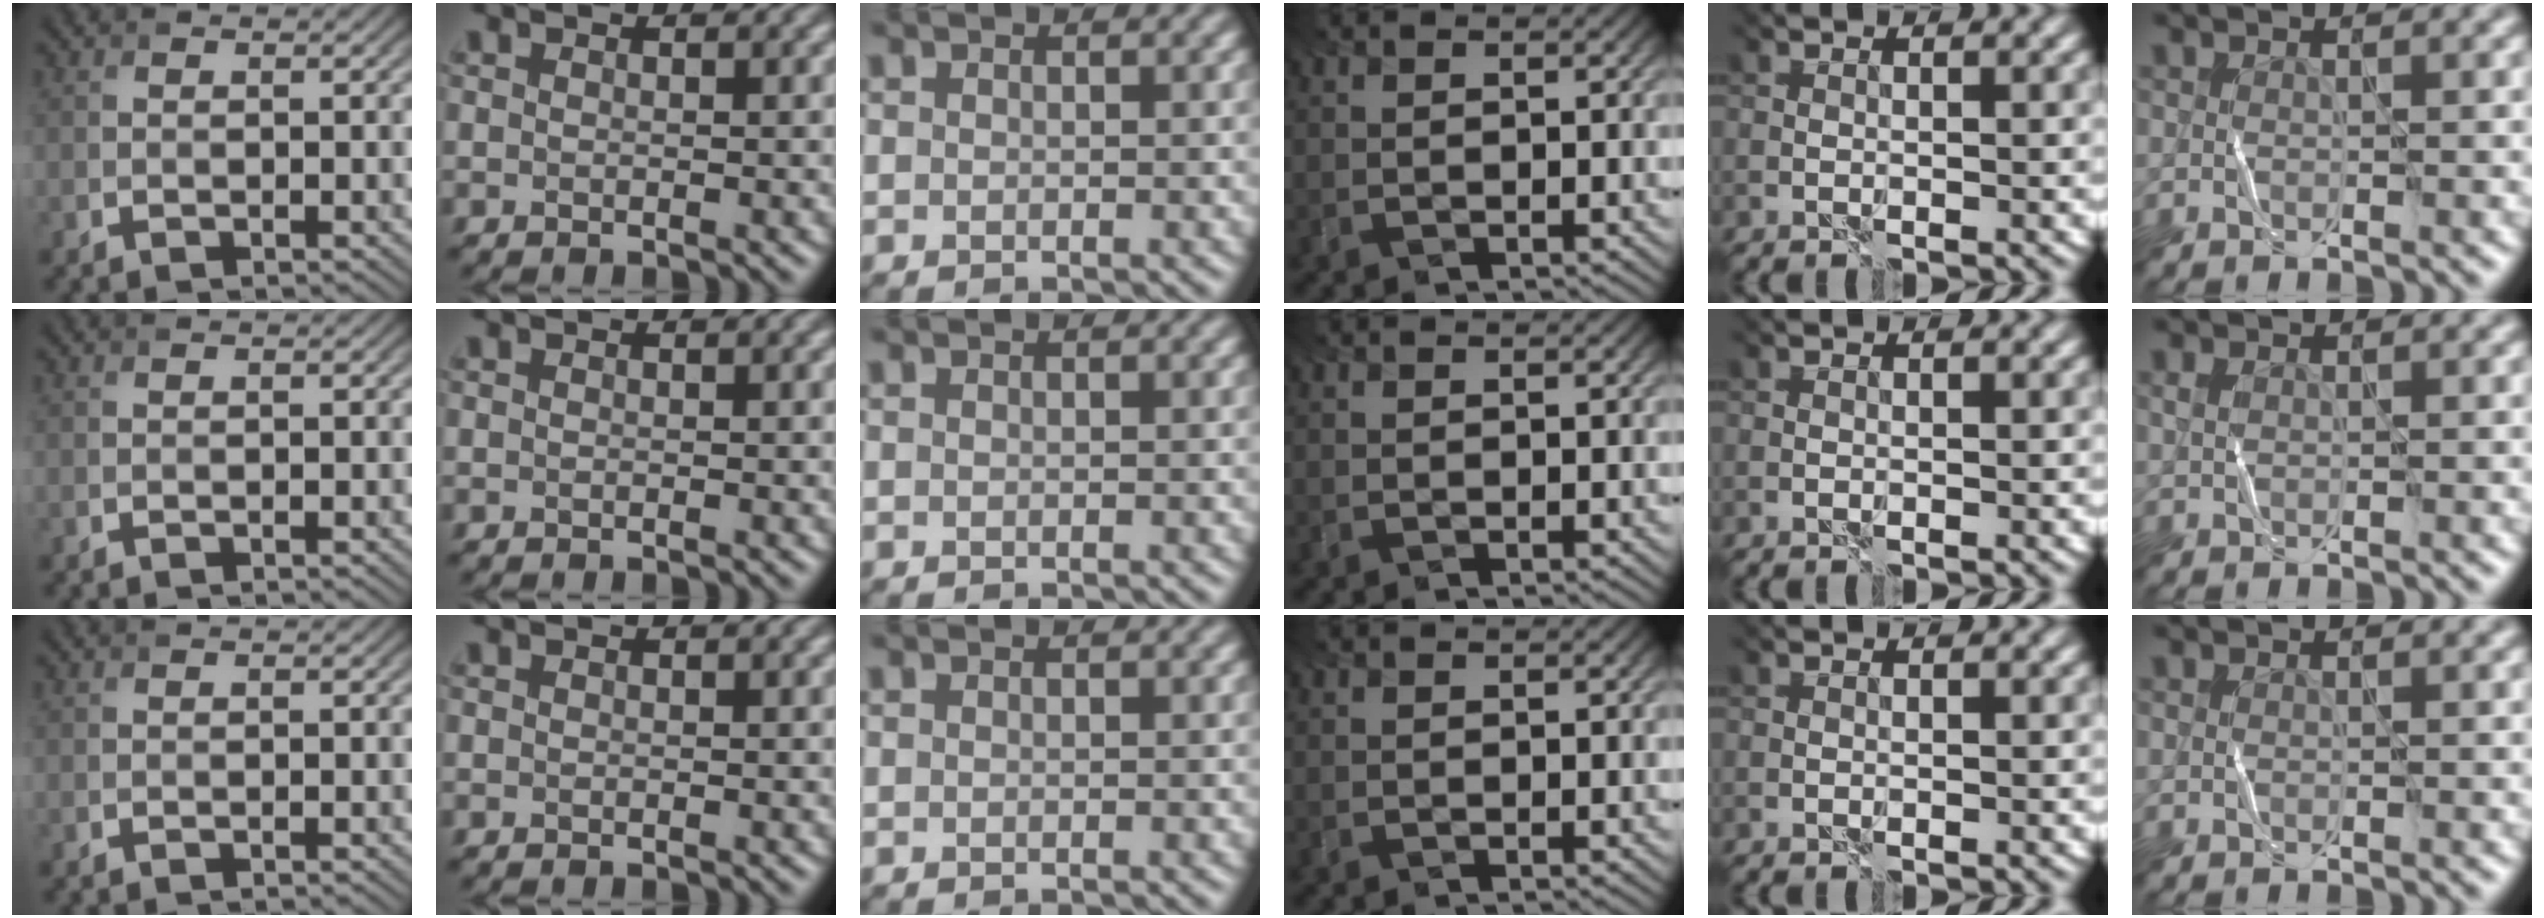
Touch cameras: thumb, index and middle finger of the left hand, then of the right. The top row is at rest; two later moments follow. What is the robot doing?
{"motion": "fold", "object": "bandana"}